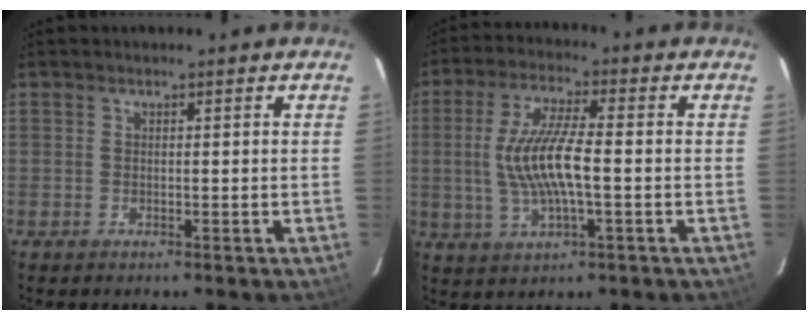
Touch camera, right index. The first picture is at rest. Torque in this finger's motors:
{"motor_torque": [0.78, -0.43, 0.79, 0.19]}